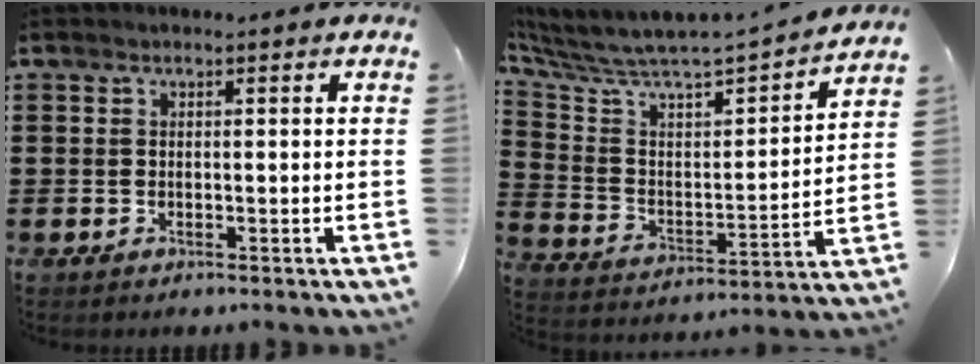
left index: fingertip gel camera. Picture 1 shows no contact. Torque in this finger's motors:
{"motor_torque": [0.81, -1.32, 0.34, 0.21]}